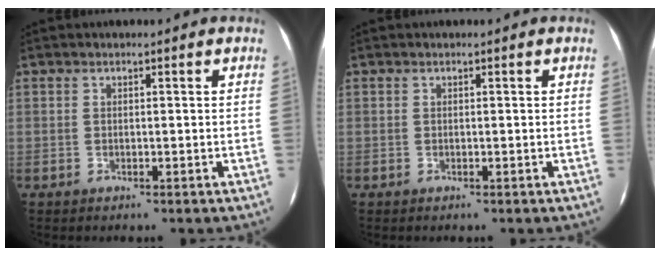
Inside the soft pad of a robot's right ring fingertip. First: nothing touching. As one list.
[{"total": 0.0}]